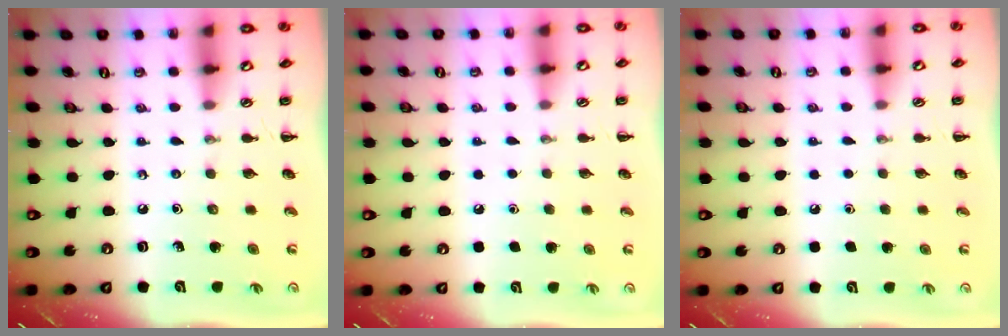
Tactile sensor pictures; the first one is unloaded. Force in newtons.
{"total": 1.8, "press": 1.7, "slide": 0.1}
{"total": 1.6, "press": 1.6, "slide": 0.1}